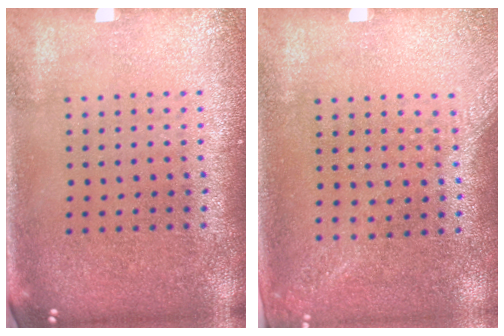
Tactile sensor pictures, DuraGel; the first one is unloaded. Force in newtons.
{"total": 1.2, "press": 1.2, "slide": 0.4}